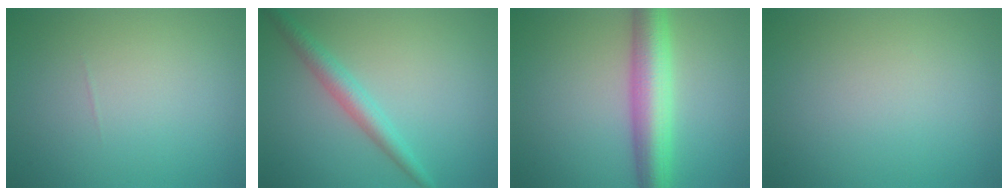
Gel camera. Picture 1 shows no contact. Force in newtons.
{"total": 2.8, "press": 2.8, "slide": 0.1}
{"total": 6.6, "press": 6.6, "slide": 0.0}
{"total": 0.0}